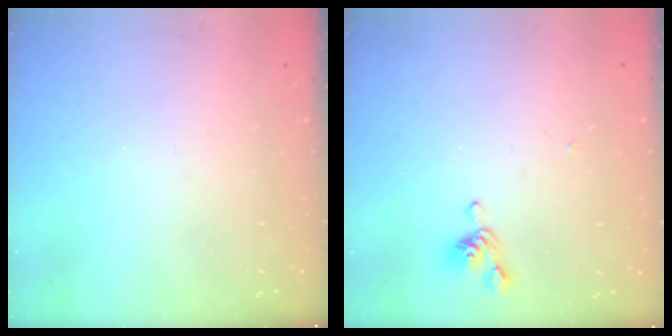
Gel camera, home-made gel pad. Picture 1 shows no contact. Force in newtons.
{"total": 5.9, "press": 5.9, "slide": 0.5}